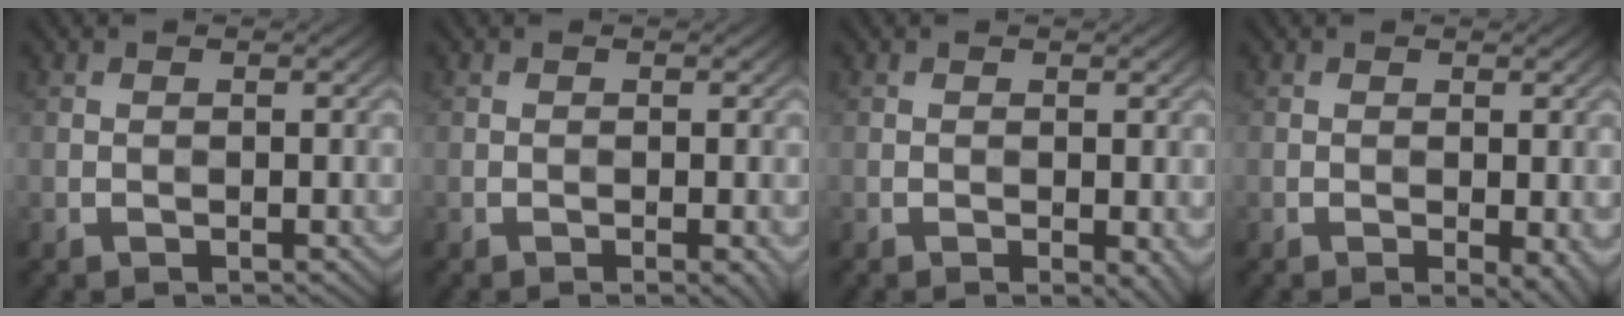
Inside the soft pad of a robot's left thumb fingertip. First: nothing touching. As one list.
[{"total": 1.1, "force": [-0.3, 0.1, 1.0], "torque": [-0.016, -0.005, -0.005]}, {"total": 1.7, "force": [-0.4, 0.7, 1.5], "torque": [-0.020, -0.007, -0.002]}, {"total": 2.5, "force": [-0.7, 1.0, 2.2], "torque": [-0.029, -0.007, -0.006]}]